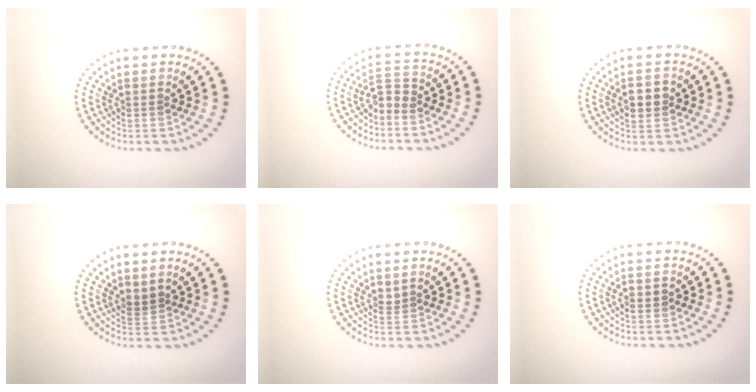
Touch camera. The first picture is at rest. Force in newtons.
{"total": 1.7, "press": 1.3, "slide": 1.2}
{"total": 2.8, "press": 2.8, "slide": 0.0}
{"total": 1.4, "press": 1.1, "slide": 0.8}
{"total": 0.9, "press": 0.5, "slide": 0.7}
{"total": 1.1, "press": 1.0, "slide": 0.5}